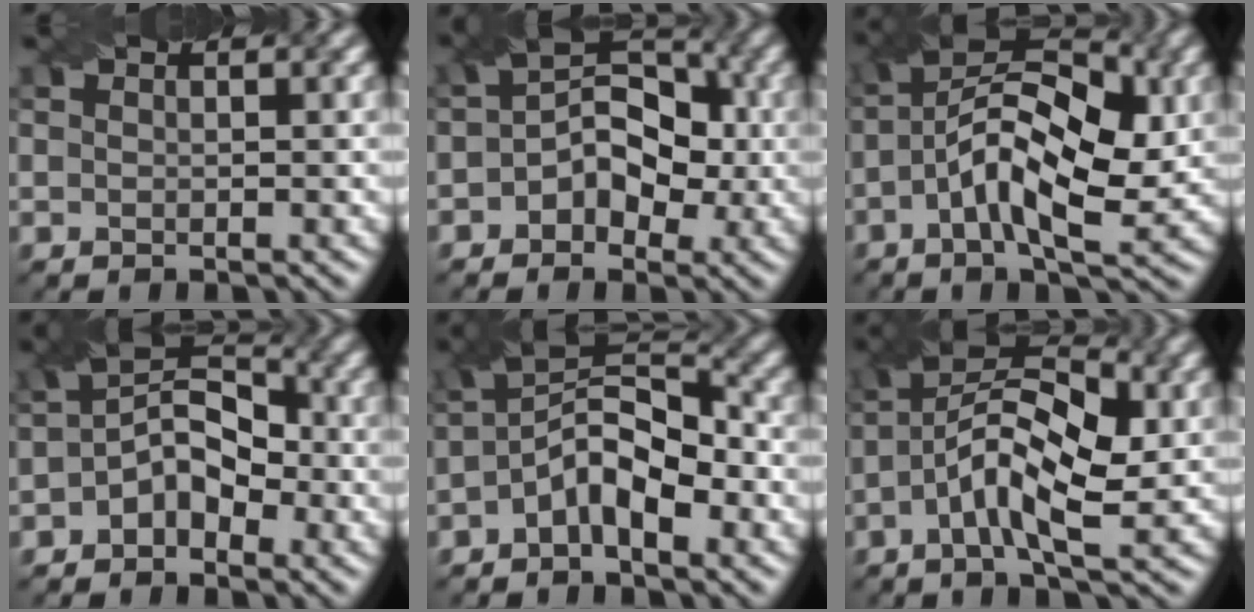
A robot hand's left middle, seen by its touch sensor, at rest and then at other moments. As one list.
[{"total": 5.7, "force": [-0.7, 4.0, 4.0], "torque": [-0.036, 0.014, -0.021]}, {"total": 10.3, "force": [-0.6, 4.7, 9.1], "torque": [-0.159, 0.016, -0.017]}, {"total": 4.9, "force": [-1.5, 3.3, 3.3], "torque": [-0.048, 0.010, -0.034]}, {"total": 6.6, "force": [-1.8, 3.1, 5.6], "torque": [-0.095, 0.020, -0.041]}, {"total": 8.5, "force": [-1.0, 3.5, 7.6], "torque": [-0.140, 0.024, -0.027]}]